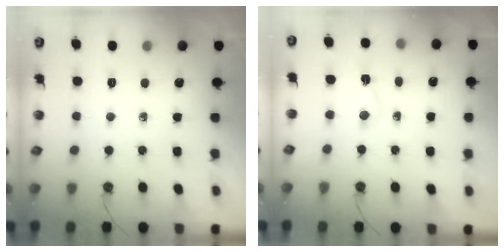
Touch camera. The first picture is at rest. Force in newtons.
{"total": 2.8, "press": 2.7, "slide": 0.5}